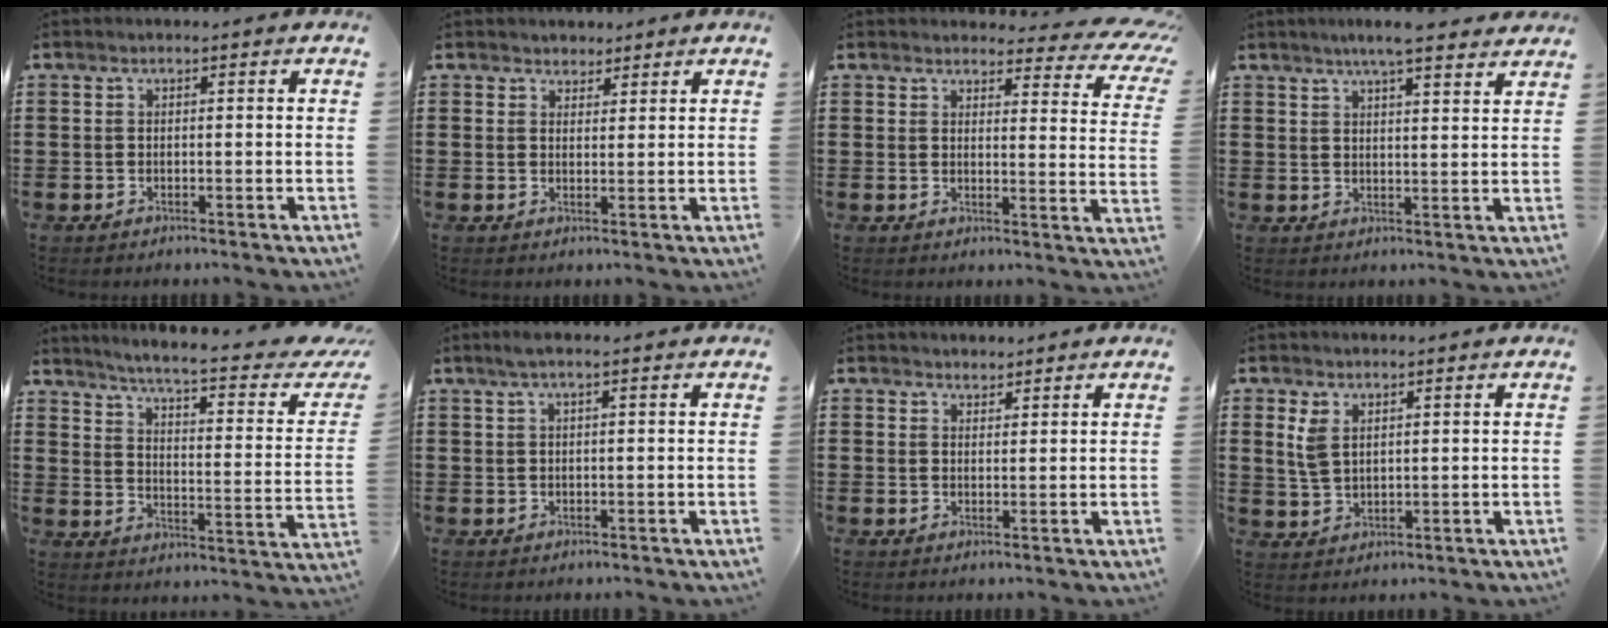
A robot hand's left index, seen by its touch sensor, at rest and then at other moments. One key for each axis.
{"total": 2.1, "fx": 1.7, "fy": 1.1, "fz": 0.0, "tx": -0.006, "ty": 0.008, "tz": 0.032}
{"total": 4.2, "fx": 3.7, "fy": 0.9, "fz": 1.7, "tx": -0.034, "ty": -0.024, "tz": 0.062}
{"total": 5.1, "fx": 4.3, "fy": 0.2, "fz": 2.6, "tx": -0.062, "ty": -0.006, "tz": 0.077}
{"total": 5.6, "fx": 4.1, "fy": -0.7, "fz": 3.7, "tx": -0.082, "ty": -0.041, "tz": 0.059}
{"total": 1.4, "fx": 0.6, "fy": -0.1, "fz": 1.3, "tx": -0.024, "ty": -0.001, "tz": 0.010}
{"total": 1.6, "fx": 1.5, "fy": 0.5, "fz": -0.1, "tx": 0.000, "ty": 0.005, "tz": 0.029}
{"total": 3.7, "fx": 1.9, "fy": 2.1, "fz": 2.4, "tx": -0.055, "ty": 0.008, "tz": 0.034}